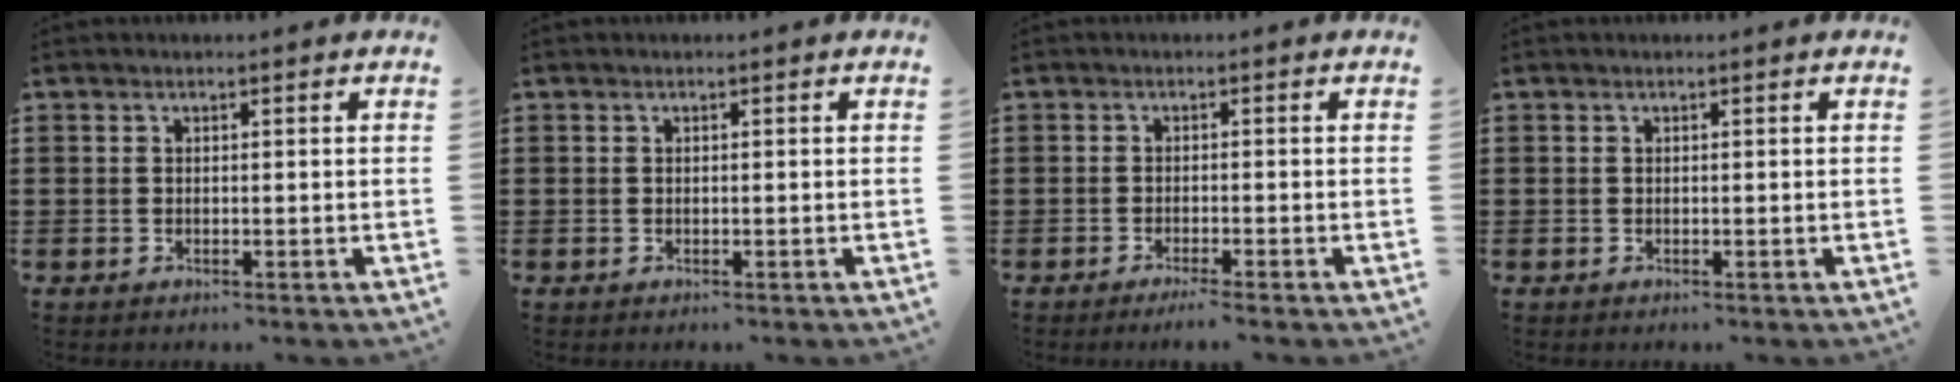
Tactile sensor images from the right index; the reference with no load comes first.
{"total": 0.0}
{"total": 1.6, "force": [-1.3, -0.2, 0.8], "torque": [-0.013, -0.002, -0.024]}
{"total": 0.0}